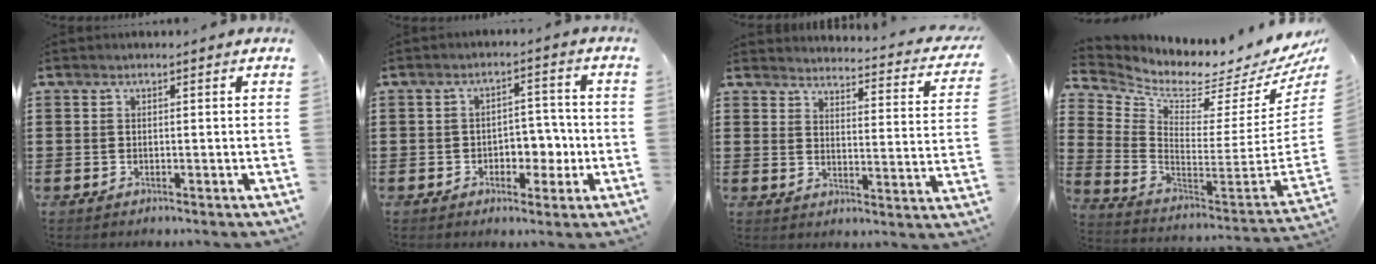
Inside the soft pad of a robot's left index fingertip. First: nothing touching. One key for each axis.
{"total": 4.6, "fx": -1.6, "fy": 3.3, "fz": 2.8, "tx": -0.043, "ty": 0.001, "tz": -0.037}
{"total": 2.9, "fx": 2.9, "fy": 0.0, "fz": 0.5, "tx": -0.024, "ty": -0.030, "tz": 0.041}
{"total": 1.7, "fx": 1.4, "fy": 0.7, "fz": 0.8, "tx": -0.030, "ty": -0.052, "tz": 0.013}